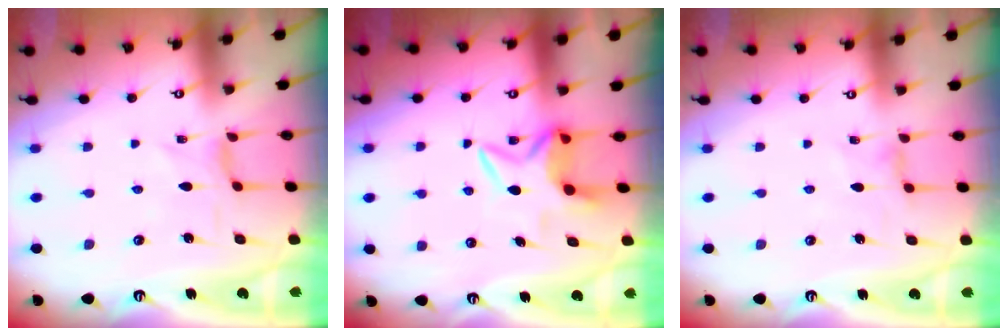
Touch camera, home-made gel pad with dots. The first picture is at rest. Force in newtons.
{"total": 6.3, "press": 6.2, "slide": 1.0}
{"total": 1.7, "press": 1.6, "slide": 0.4}